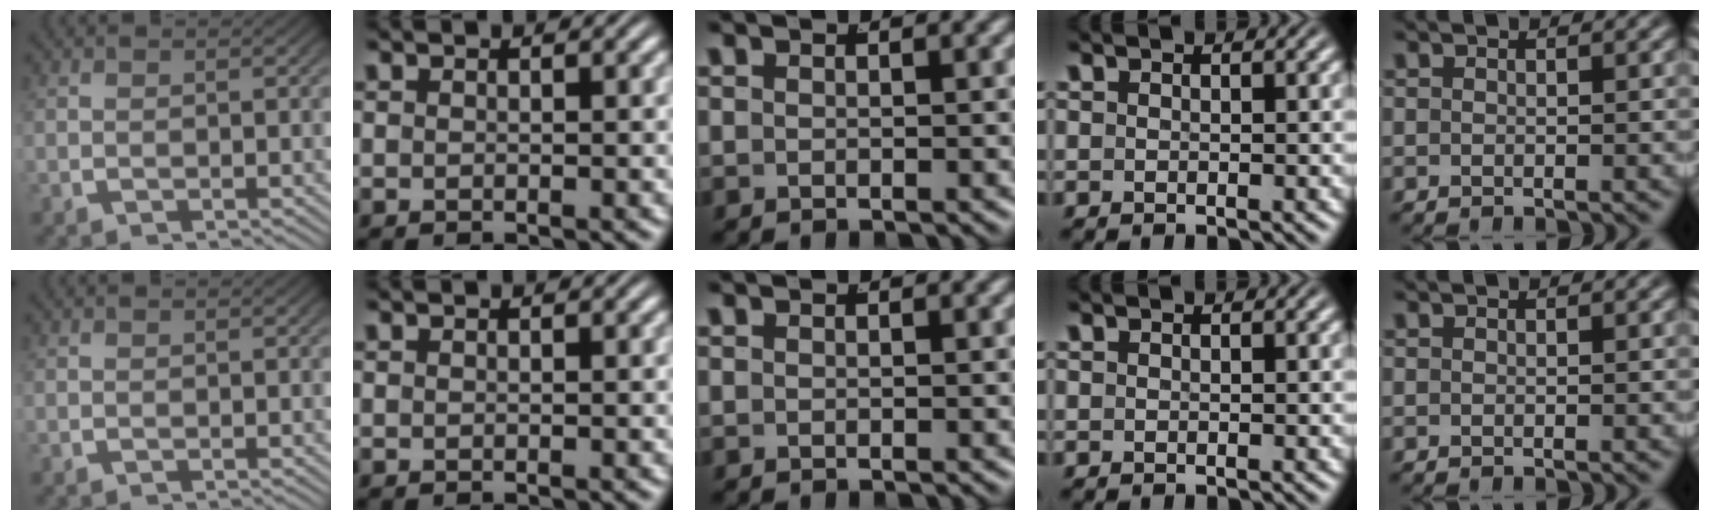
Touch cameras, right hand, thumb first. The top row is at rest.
{}